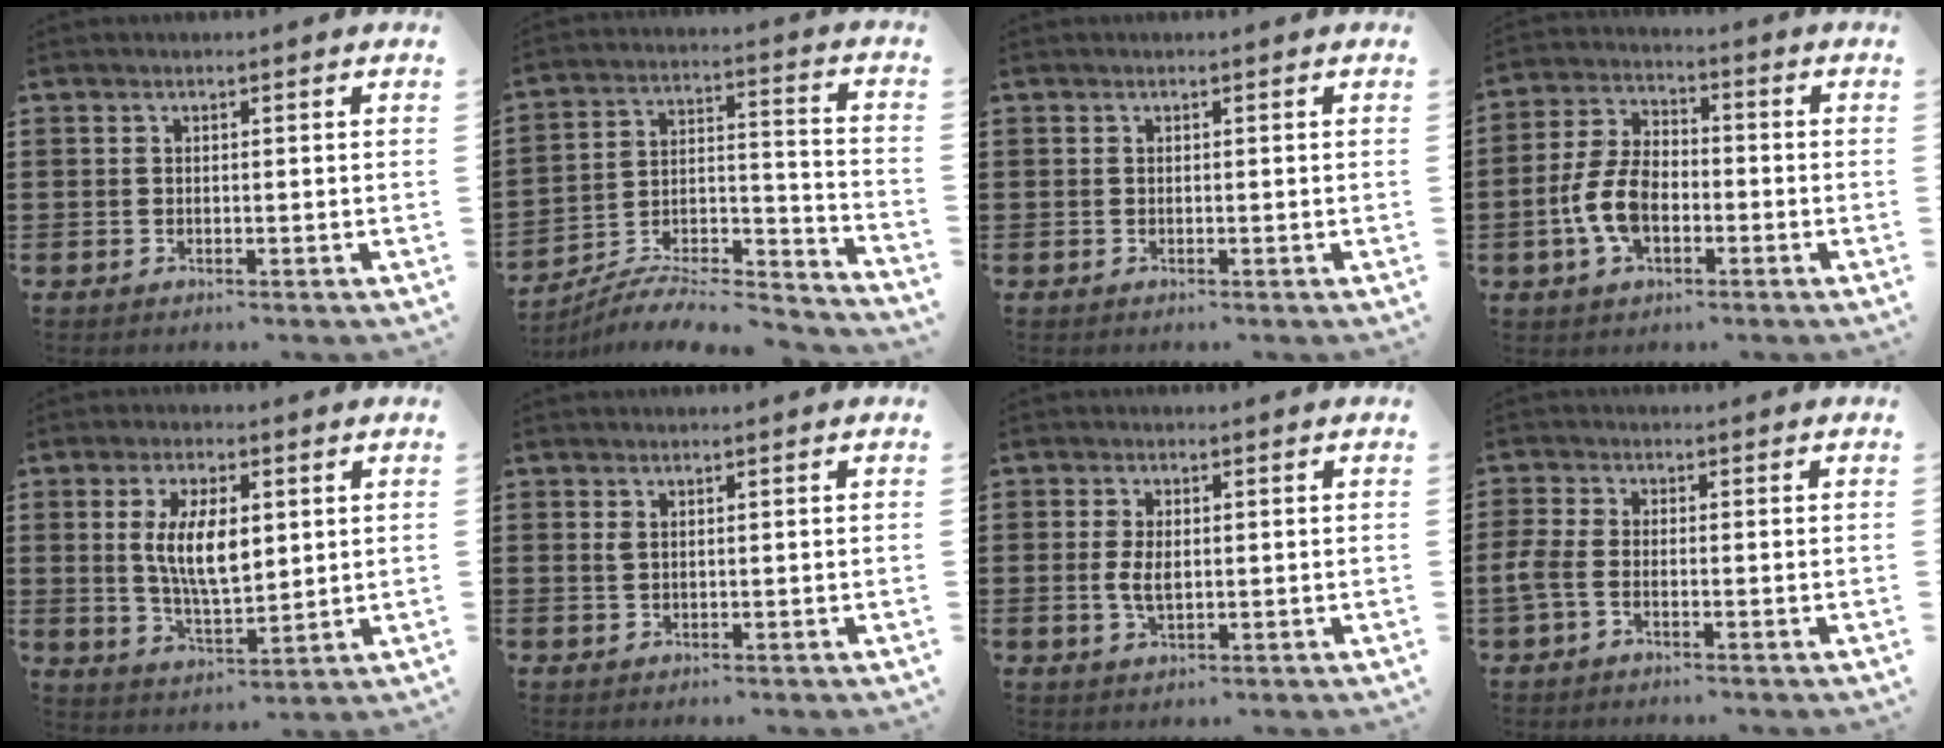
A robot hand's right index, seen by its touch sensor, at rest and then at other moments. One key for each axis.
{"total": 7.4, "fx": -6.7, "fy": 1.8, "fz": 2.4, "tx": -0.033, "ty": 0.008, "tz": -0.131}
{"total": 0.0}
{"total": 8.2, "fx": -2.0, "fy": 5.0, "fz": 6.2, "tx": -0.157, "ty": 0.001, "tz": -0.045}
{"total": 8.7, "fx": 1.5, "fy": 3.7, "fz": 7.7, "tx": -0.151, "ty": 0.004, "tz": 0.023}
{"total": 1.0, "fx": 0.5, "fy": 0.4, "fz": 0.8, "tx": -0.018, "ty": 0.004, "tz": 0.008}
{"total": 3.3, "fx": 0.1, "fy": 1.6, "fz": 2.9, "tx": -0.065, "ty": 0.002, "tz": -0.001}
{"total": 2.7, "fx": -1.2, "fy": 1.0, "fz": 2.2, "tx": -0.067, "ty": -0.009, "tz": -0.030}